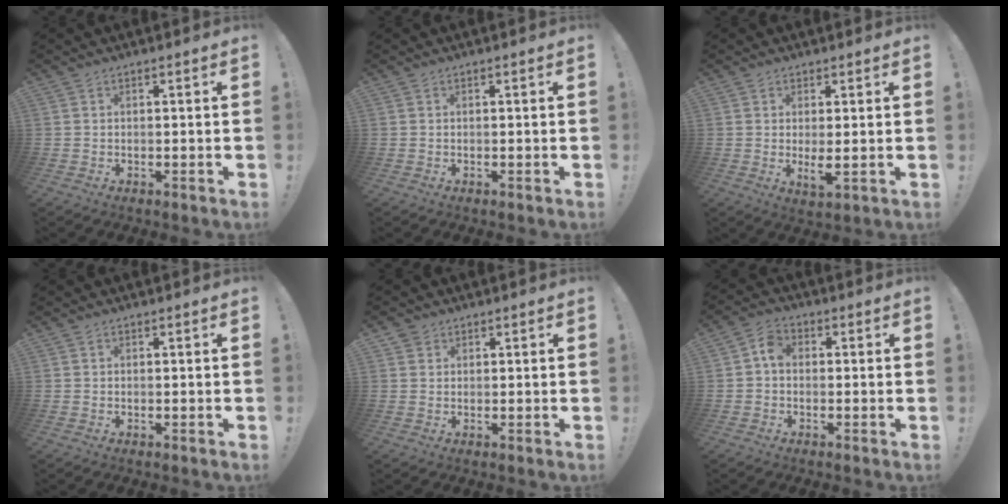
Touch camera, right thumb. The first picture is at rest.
{"total": 0.0}
{"total": 4.5, "force": [0.8, 1.0, 4.3], "torque": [-0.062, -0.023, 0.014]}
{"total": 0.0}
{"total": 1.9, "force": [1.2, 1.5, 0.2], "torque": [-0.001, -0.004, 0.022]}
{"total": 4.4, "force": [-0.2, 3.2, 2.9], "torque": [-0.047, 0.011, -0.003]}